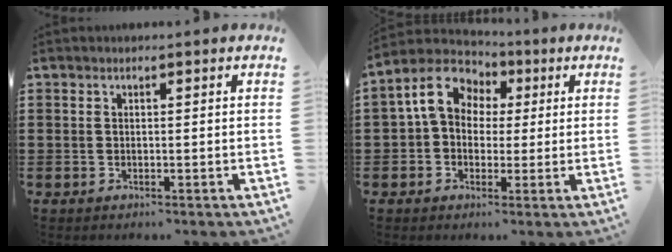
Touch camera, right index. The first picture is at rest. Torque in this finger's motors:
{"motor_torque": [2.02, 0.12, 0.81, 0.18]}